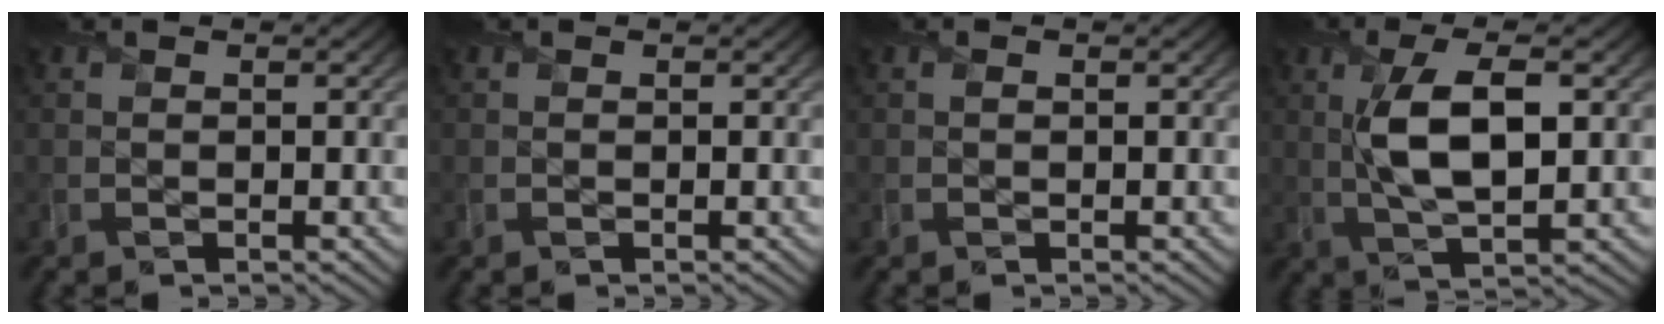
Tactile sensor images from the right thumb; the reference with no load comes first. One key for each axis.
{"total": 0.0}
{"total": 0.0}
{"total": 8.5, "fx": 1.0, "fy": 3.1, "fz": 7.8, "tx": -0.157, "ty": 0.000, "tz": 0.019}